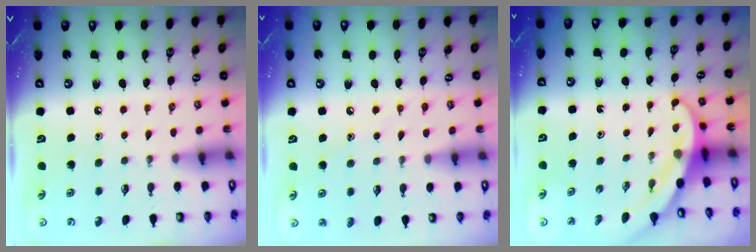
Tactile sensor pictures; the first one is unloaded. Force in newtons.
{"total": 5.8, "press": 5.7, "slide": 0.7}
{"total": 3.7, "press": 3.6, "slide": 0.3}